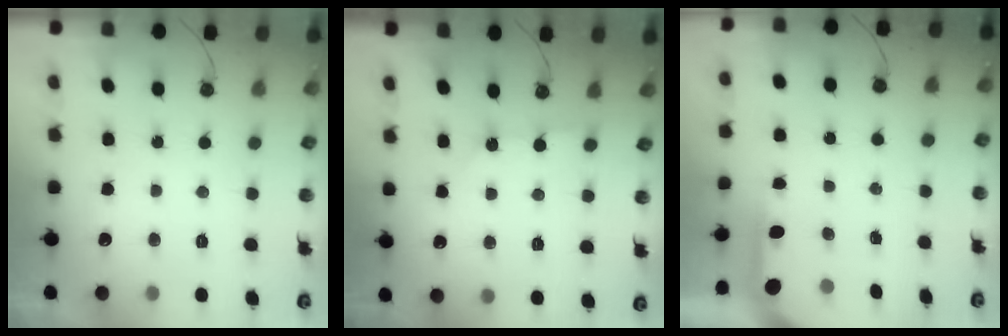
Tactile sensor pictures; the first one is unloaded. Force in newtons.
{"total": 1.8, "press": 1.7, "slide": 0.3}
{"total": 3.8, "press": 3.8, "slide": 0.3}